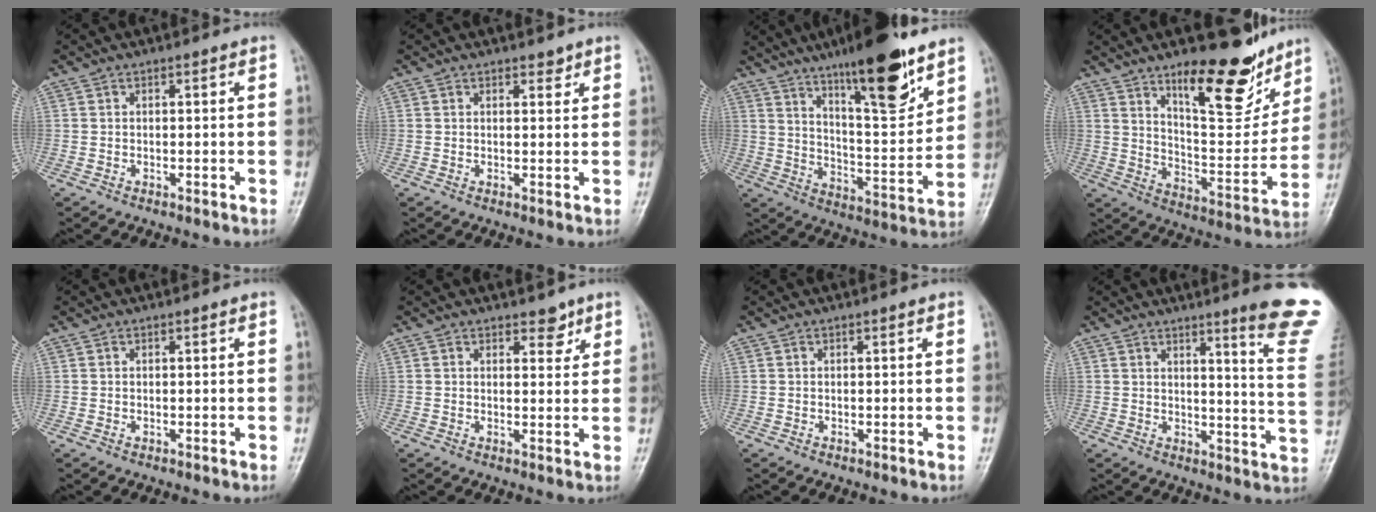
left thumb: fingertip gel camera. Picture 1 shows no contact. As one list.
[{"total": 1.5, "force": [1.1, 0.8, 0.4], "torque": [0.008, -0.008, 0.015]}, {"total": 18.7, "force": [12.2, 4.5, 13.4], "torque": [-0.174, -0.071, 0.202]}, {"total": 18.9, "force": [12.7, 6.7, 12.3], "torque": [-0.126, -0.089, 0.205]}, {"total": 0.0}, {"total": 2.8, "force": [2.0, 1.6, 1.2], "torque": [0.006, -0.012, 0.029]}, {"total": 0.0}, {"total": 14.7, "force": [10.6, 0.4, 10.1], "torque": [-0.103, -0.090, 0.121]}]